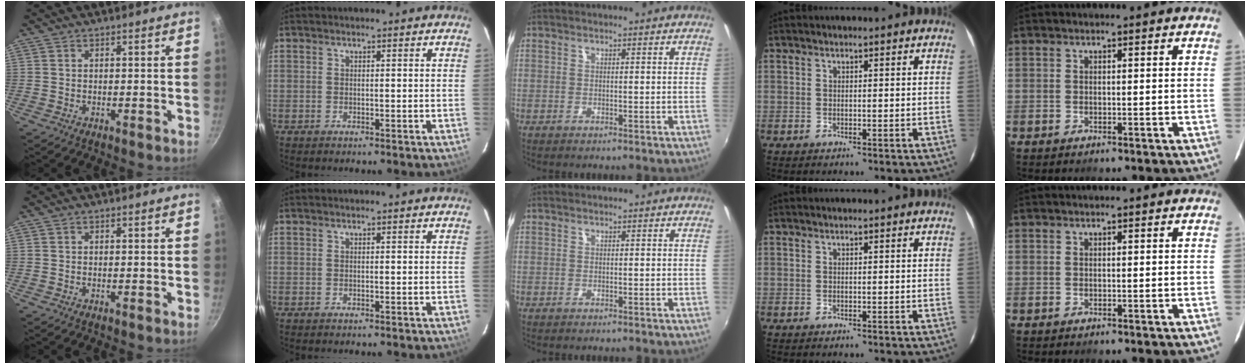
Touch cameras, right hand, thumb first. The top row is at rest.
{}